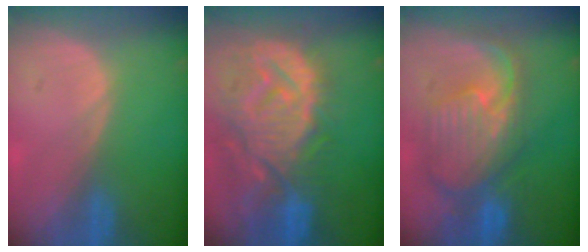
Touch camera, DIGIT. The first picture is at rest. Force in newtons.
{"total": 14.0, "press": 12.1, "slide": 7.1}
{"total": 10.9, "press": 9.6, "slide": 5.2}